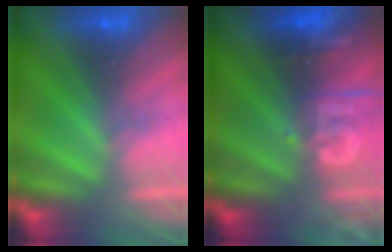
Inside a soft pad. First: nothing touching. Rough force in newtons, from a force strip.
{"total": 2.9}